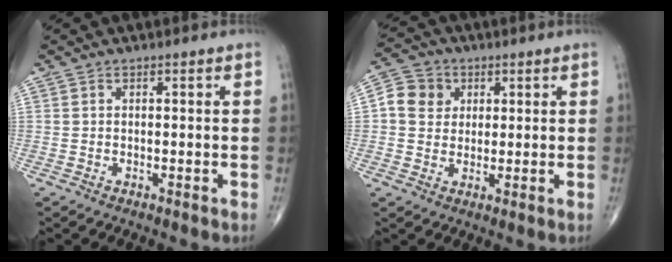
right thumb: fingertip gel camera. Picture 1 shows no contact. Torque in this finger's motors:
{"motor_torque": [-0.25, 0.28, 0.04, 0.00, 0.14]}